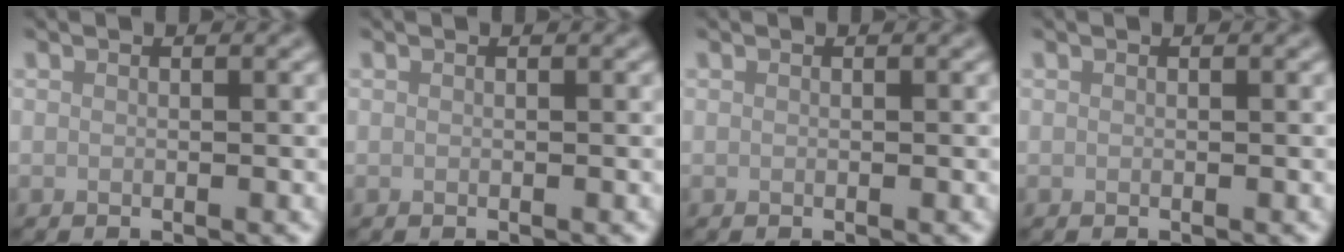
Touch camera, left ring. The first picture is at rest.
{"total": 0.0}
{"total": 0.0}
{"total": 0.0}